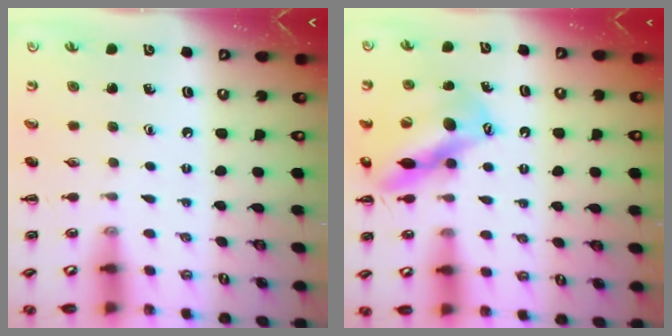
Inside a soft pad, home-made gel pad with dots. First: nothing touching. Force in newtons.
{"total": 14.4, "press": 13.9, "slide": 3.9}